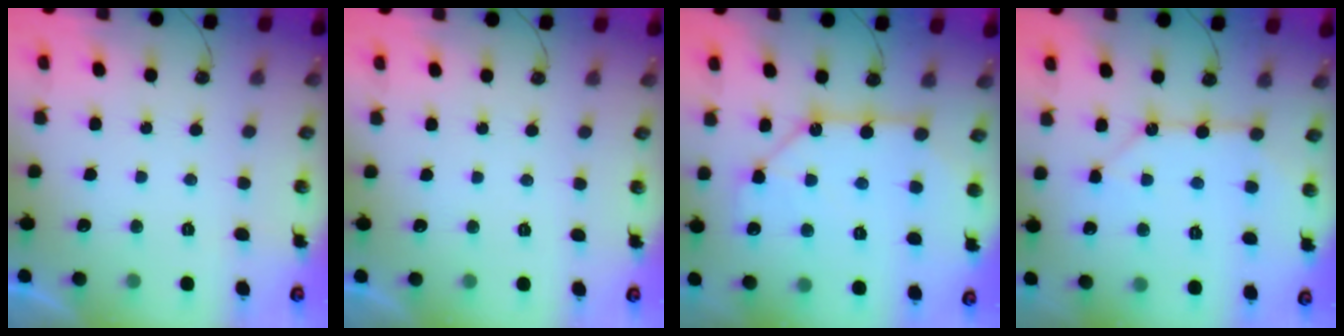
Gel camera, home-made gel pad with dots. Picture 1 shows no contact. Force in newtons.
{"total": 0.0}
{"total": 12.1, "press": 12.1, "slide": 1.3}
{"total": 10.7, "press": 10.7, "slide": 0.9}